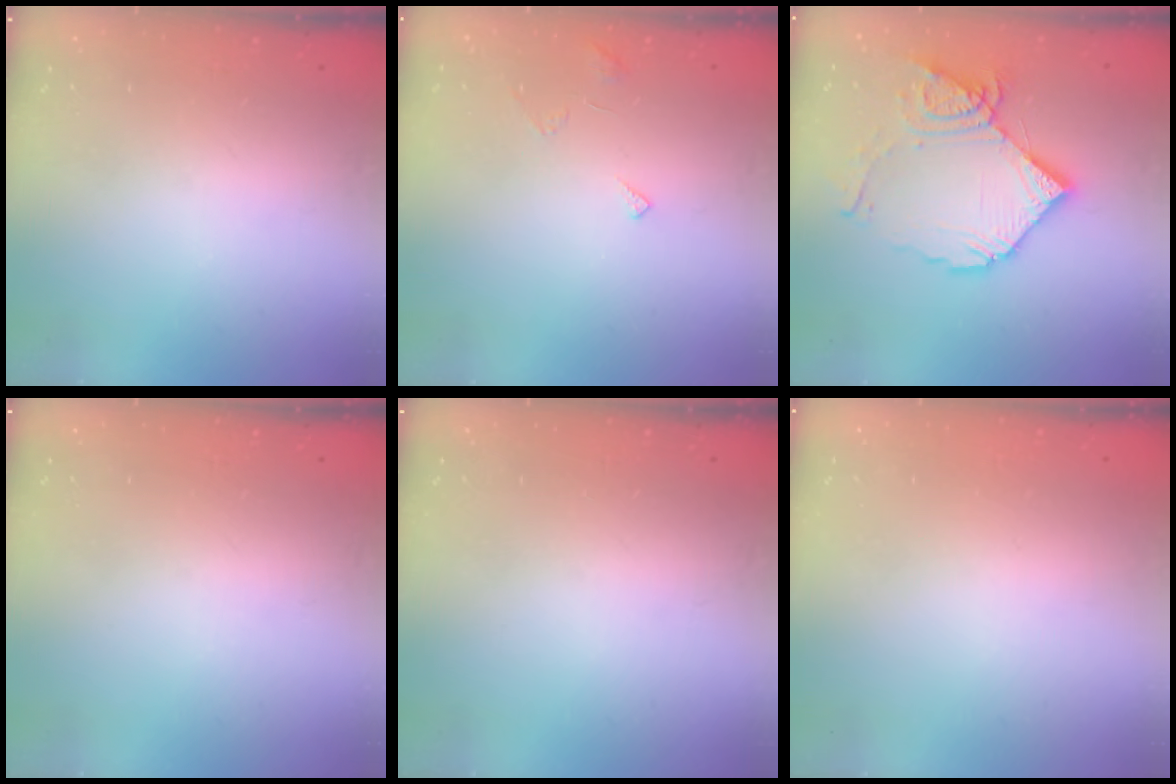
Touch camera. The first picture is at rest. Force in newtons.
{"total": 3.5, "press": 3.5, "slide": 0.4}
{"total": 16.3, "press": 16.2, "slide": 2.1}
{"total": 0.0}
{"total": 0.0}
{"total": 1.9, "press": 1.9, "slide": 0.1}